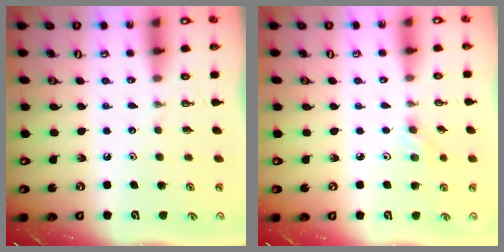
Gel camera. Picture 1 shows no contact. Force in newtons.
{"total": 3.4, "press": 3.3, "slide": 0.8}